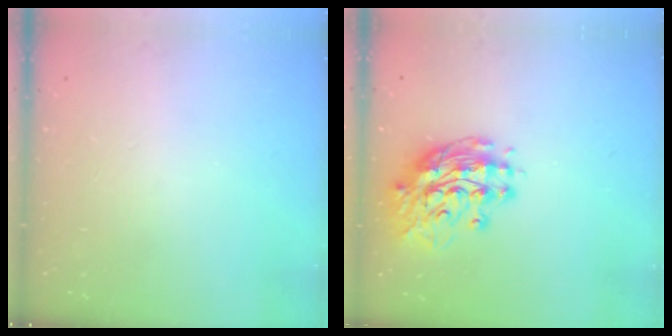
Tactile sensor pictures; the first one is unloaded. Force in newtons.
{"total": 14.0, "press": 14.0, "slide": 1.3}